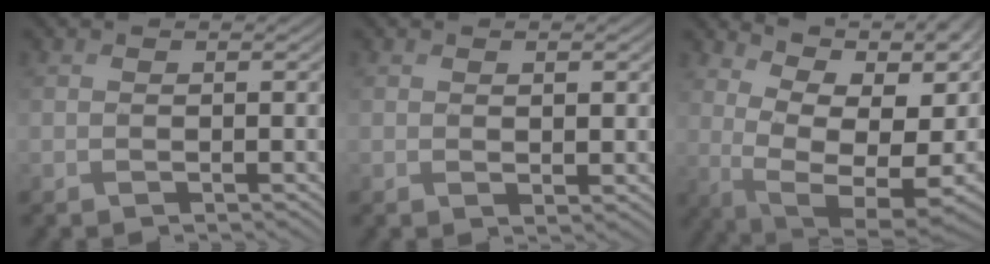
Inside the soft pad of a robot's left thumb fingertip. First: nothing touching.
{"total": 1.6, "force": [0.5, 0.9, 1.2], "torque": [-0.020, -0.004, 0.011]}
{"total": 16.0, "force": [5.6, 8.1, 12.6], "torque": [-0.184, 0.017, 0.115]}